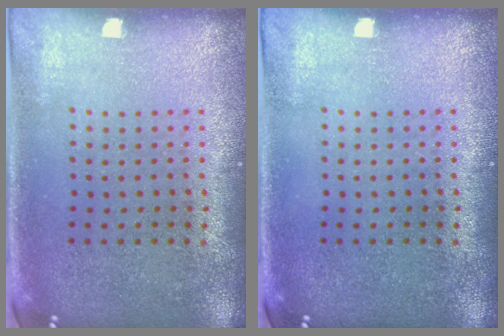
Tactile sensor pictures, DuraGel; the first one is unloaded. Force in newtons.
{"total": 0.0}